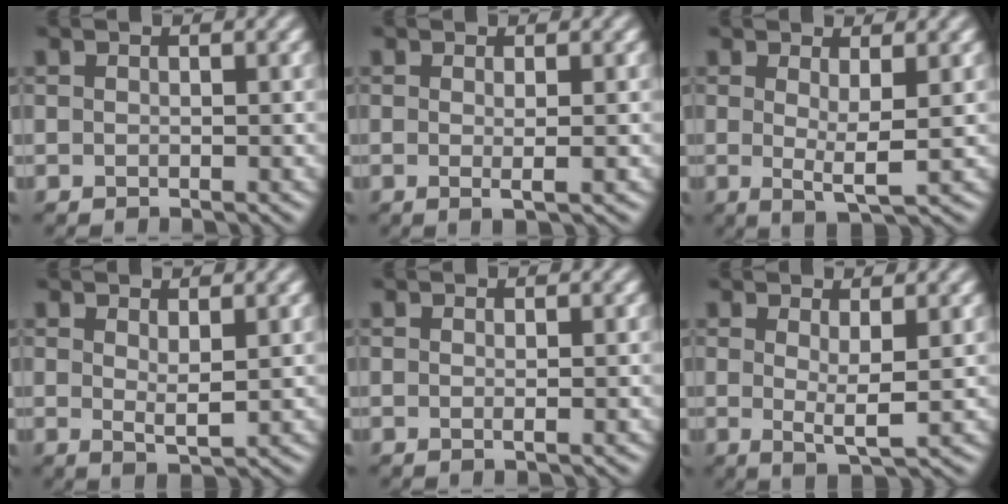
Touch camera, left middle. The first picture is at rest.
{"total": 1.3, "force": [-0.3, -0.5, 1.2], "torque": [-0.025, -0.001, -0.006]}
{"total": 2.3, "force": [0.1, -0.2, 2.3], "torque": [-0.046, -0.012, 0.004]}
{"total": 1.4, "force": [0.6, -0.1, 1.3], "torque": [-0.029, -0.007, 0.013]}
{"total": 0.7, "force": [-0.3, -0.3, 0.6], "torque": [-0.010, -0.001, -0.003]}
{"total": 2.0, "force": [0.3, -0.2, 2.0], "torque": [-0.042, -0.012, 0.007]}